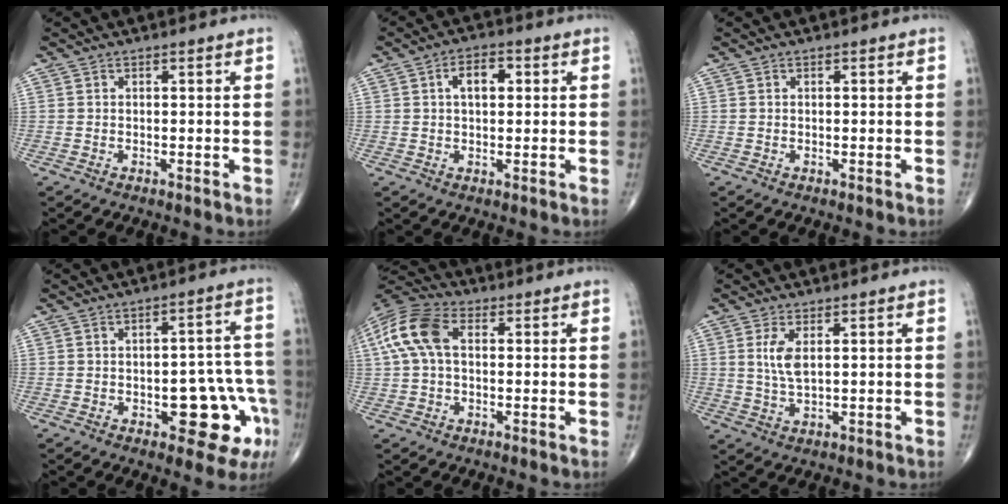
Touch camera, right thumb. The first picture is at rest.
{"total": 5.5, "force": [1.3, 3.1, 4.4], "torque": [-0.064, 0.009, 0.017]}
{"total": 0.0}
{"total": 12.8, "force": [-4.6, 5.9, 10.4], "torque": [-0.083, 0.039, -0.047]}
{"total": 11.1, "force": [1.9, 6.7, 8.6], "torque": [-0.195, 0.032, 0.030]}
{"total": 4.6, "force": [1.3, 1.7, 4.0], "torque": [-0.088, -0.009, 0.033]}